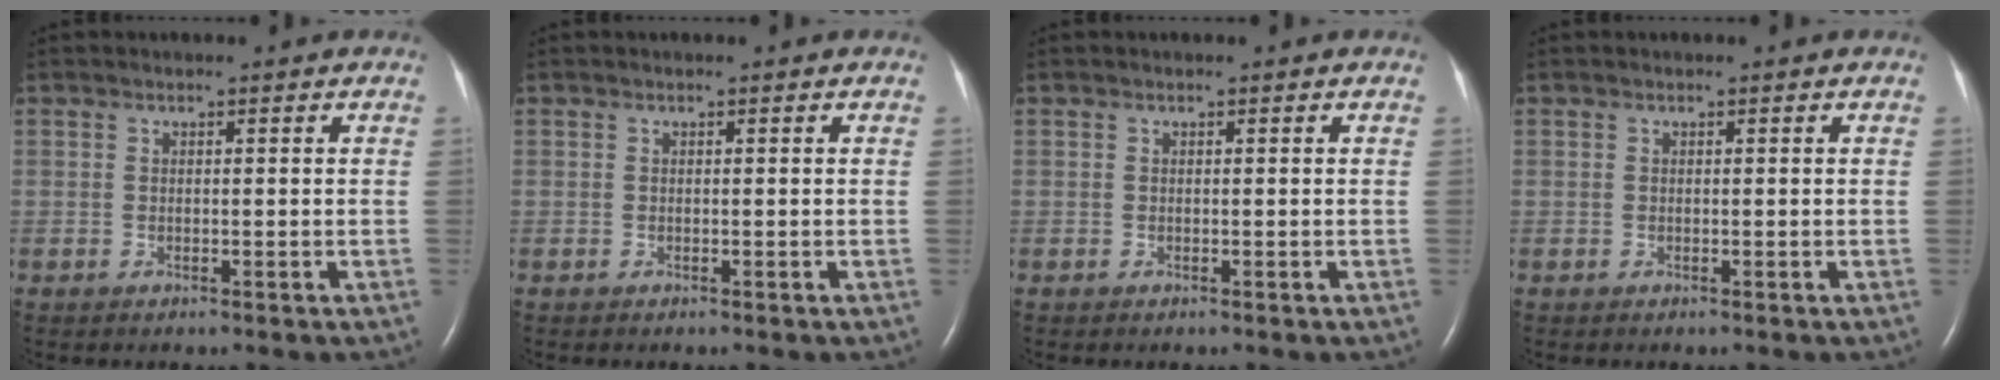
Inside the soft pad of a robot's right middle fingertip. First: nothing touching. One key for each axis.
{"total": 0.0}
{"total": 0.0}
{"total": 0.0}